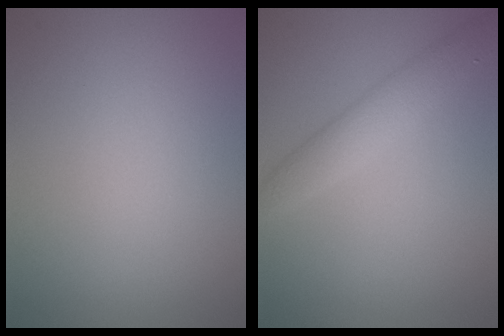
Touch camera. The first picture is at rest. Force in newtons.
{"total": 2.9, "press": 2.9, "slide": 0.1}